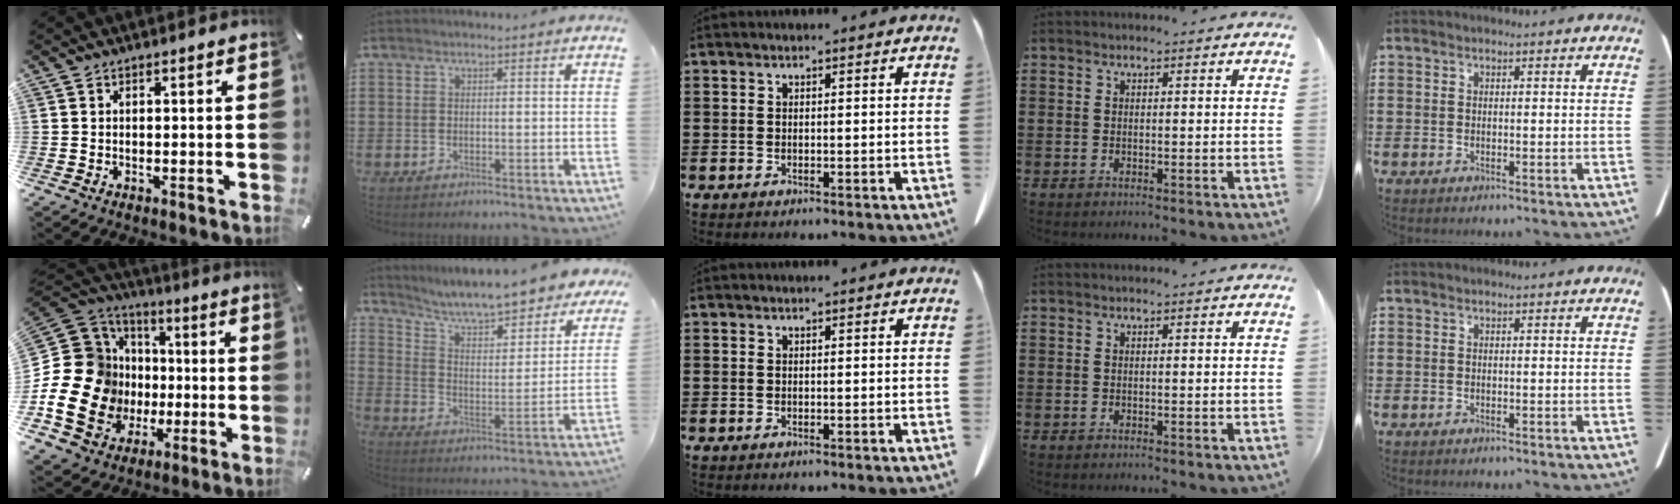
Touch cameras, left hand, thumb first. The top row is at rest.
{"thumb": {"total": 23.0, "force": [-3.4, 19.9, 11.1], "torque": [-0.250, 0.003, -0.023]}, "index": {"total": 6.6, "force": [6.3, -0.1, 2.0], "torque": [-0.066, -0.052, 0.105]}}